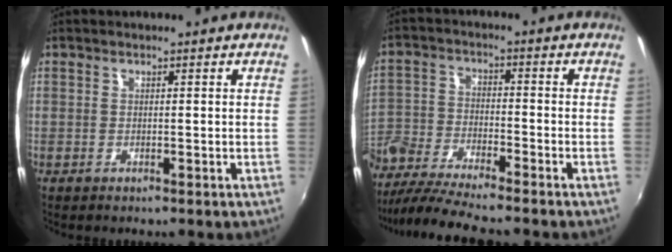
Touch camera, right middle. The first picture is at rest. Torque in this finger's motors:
{"motor_torque": [1.07, -1.07, 0.45, 0.21]}